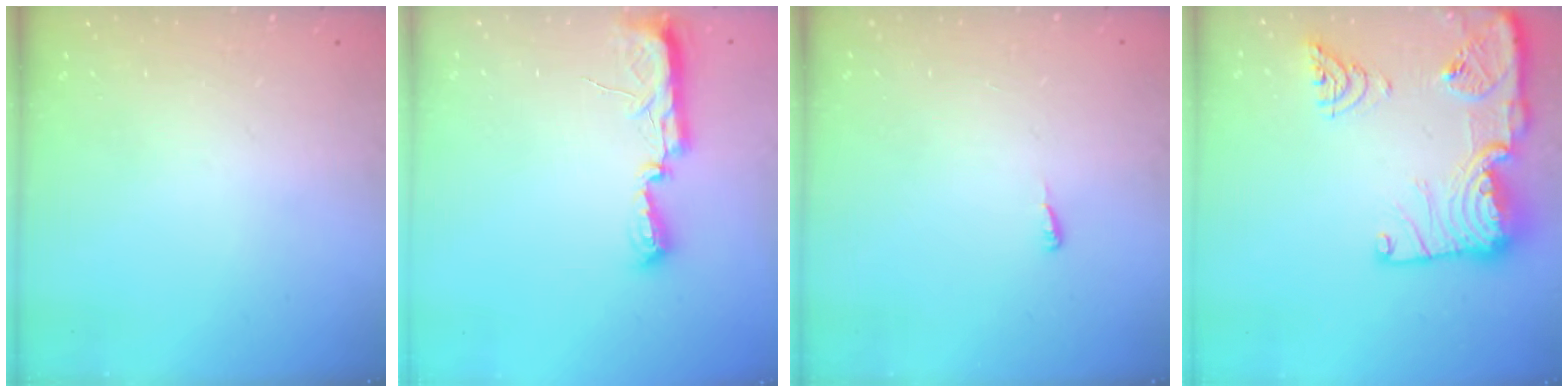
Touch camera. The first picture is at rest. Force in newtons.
{"total": 7.7, "press": 7.7, "slide": 0.7}
{"total": 4.4, "press": 4.4, "slide": 0.5}
{"total": 24.5, "press": 23.7, "slide": 6.1}